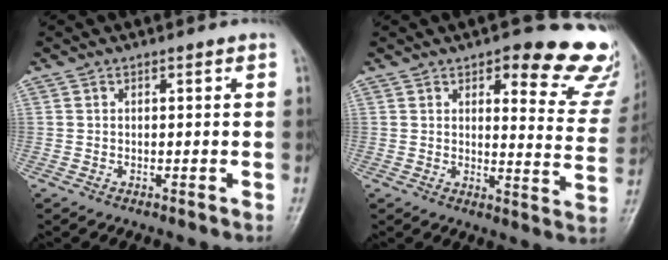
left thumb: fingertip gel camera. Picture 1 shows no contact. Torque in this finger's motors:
{"motor_torque": [0.27, 0.08, 0.07, 0.04, 0.08]}